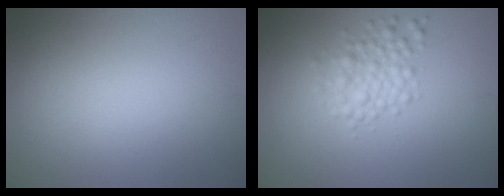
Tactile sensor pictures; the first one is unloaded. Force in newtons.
{"total": 2.6, "press": 2.6, "slide": 0.1}